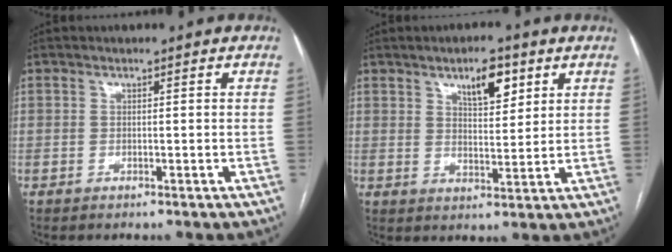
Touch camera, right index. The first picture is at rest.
{"total": 6.4, "force": [3.5, 2.3, 4.8], "torque": [-0.079, 0.002, 0.058]}